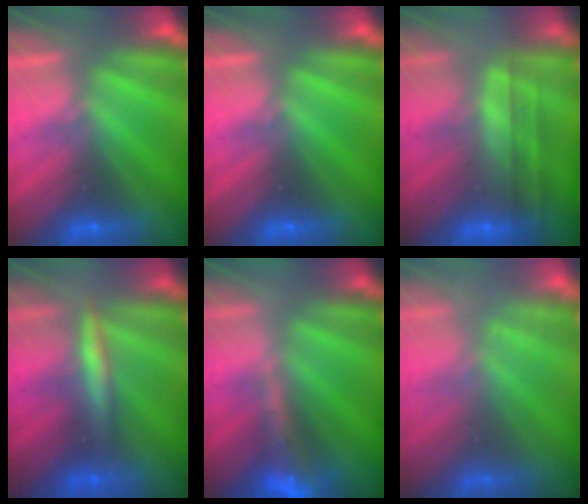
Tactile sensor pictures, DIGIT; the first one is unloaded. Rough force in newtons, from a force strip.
{"total": 0.0}
{"total": 6.0}
{"total": 2.6}
{"total": 7.4}
{"total": 2.2}